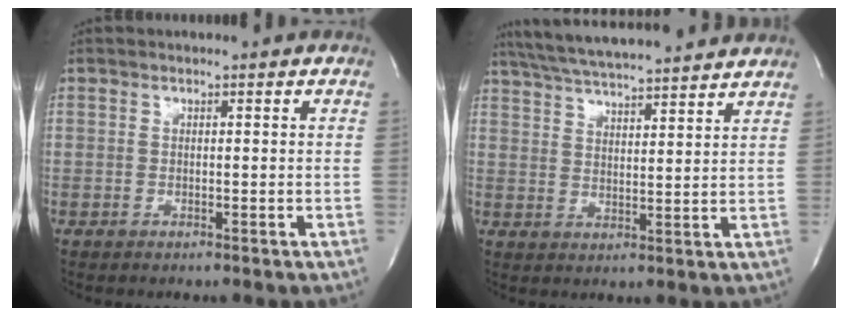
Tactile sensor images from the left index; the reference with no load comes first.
{"total": 16.7, "force": [15.0, 1.5, 7.3], "torque": [-0.129, 0.025, 0.220]}